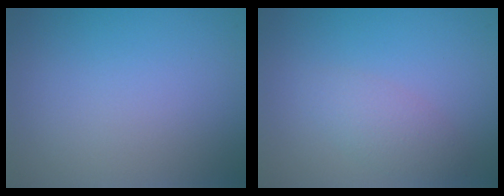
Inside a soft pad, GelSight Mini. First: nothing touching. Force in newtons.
{"total": 2.1, "press": 2.1, "slide": 0.2}